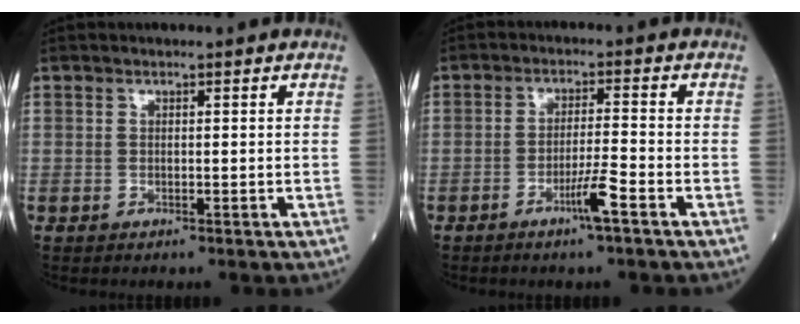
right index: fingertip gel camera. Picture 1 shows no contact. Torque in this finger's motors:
{"motor_torque": [1.14, -0.42, 0.54, 0.14]}